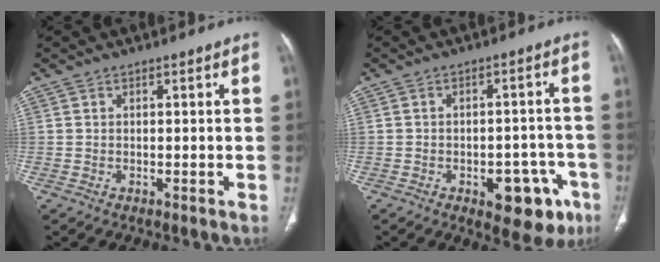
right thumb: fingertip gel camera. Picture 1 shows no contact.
{"total": 11.3, "force": [-5.3, 6.0, 7.9], "torque": [-0.061, 0.032, -0.059]}